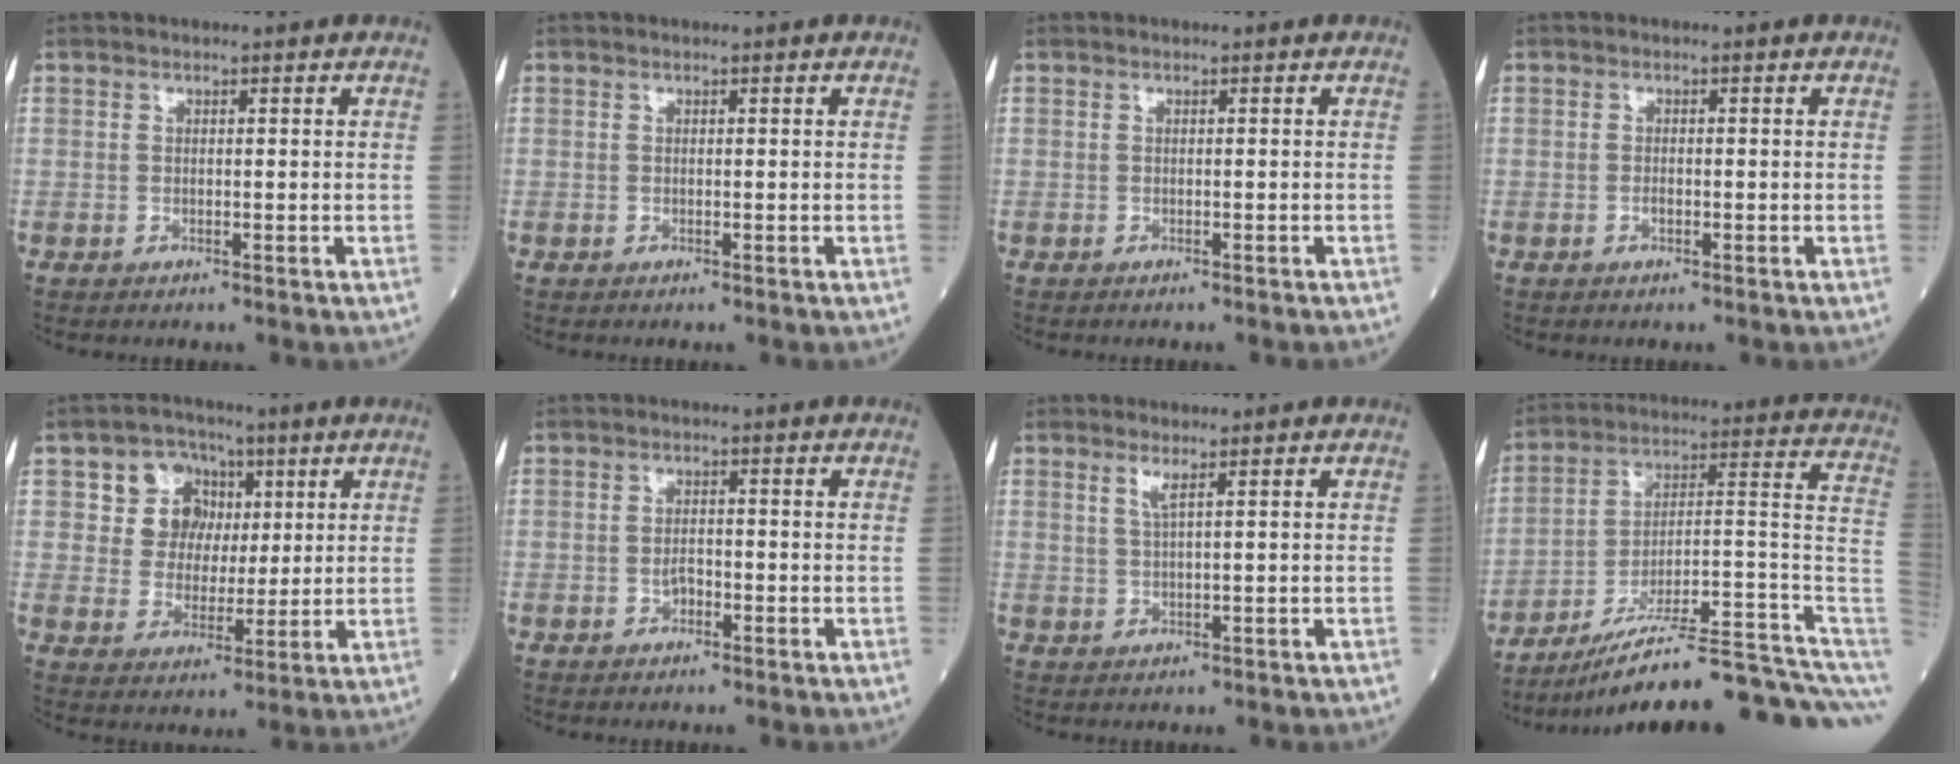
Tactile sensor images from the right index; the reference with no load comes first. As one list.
[{"total": 0.0}, {"total": 1.5, "force": [-1.4, -0.1, 0.5], "torque": [-0.006, 0.002, -0.018]}, {"total": 0.8, "force": [-0.3, 0.3, 0.7], "torque": [-0.013, 0.001, -0.005]}, {"total": 8.2, "force": [3.0, 7.2, 2.3], "torque": [-0.037, 0.027, 0.056]}, {"total": 1.7, "force": [-0.7, 1.0, 1.2], "torque": [-0.016, 0.005, -0.010]}, {"total": 1.8, "force": [1.0, -0.3, 1.5], "torque": [-0.034, -0.005, 0.021]}, {"total": 23.5, "force": [-18.5, 0.7, 14.6], "torque": [-0.126, 0.039, -0.283]}]